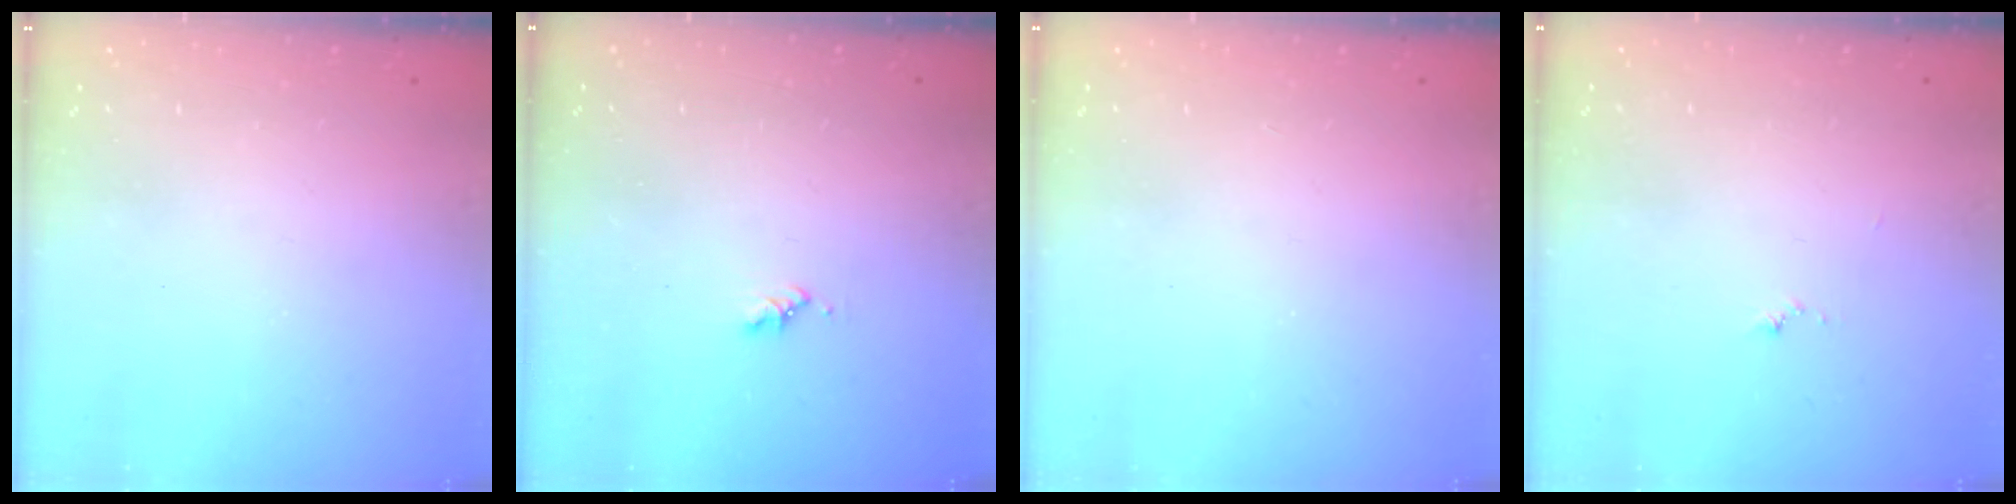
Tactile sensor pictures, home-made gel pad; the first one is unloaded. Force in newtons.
{"total": 1.6, "press": 1.6, "slide": 0.3}
{"total": 1.1, "press": 1.1, "slide": 0.1}
{"total": 3.8, "press": 3.8, "slide": 0.4}